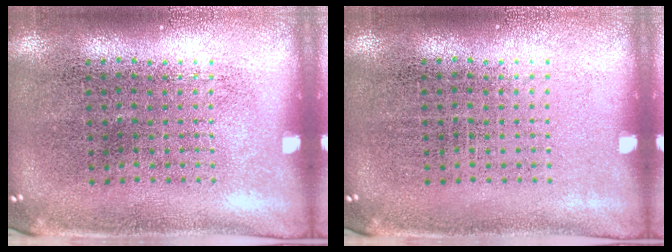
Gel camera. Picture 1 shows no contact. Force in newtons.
{"total": 0.0}